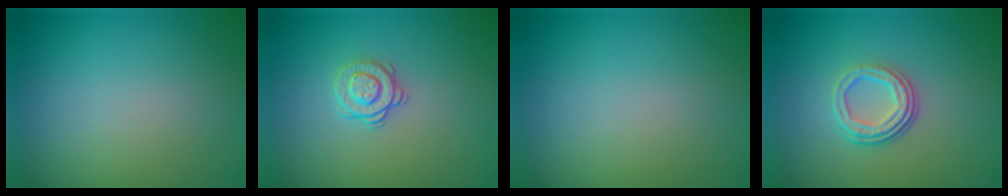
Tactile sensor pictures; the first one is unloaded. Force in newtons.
{"total": 1.7, "press": 1.3, "slide": 1.1}
{"total": 0.0}
{"total": 3.7, "press": 2.6, "slide": 2.5}